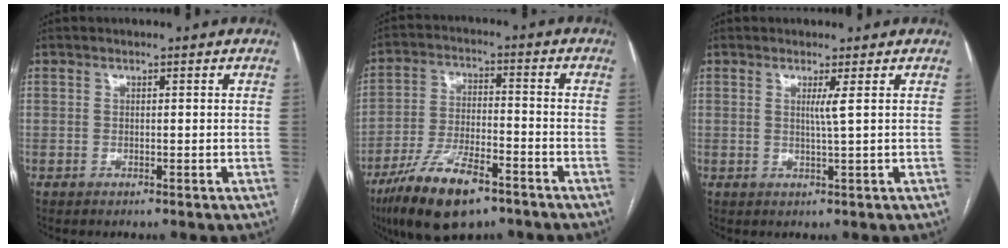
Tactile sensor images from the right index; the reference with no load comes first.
{"total": 13.6, "force": [-8.8, 4.0, 9.5], "torque": [-0.181, -0.015, -0.151]}
{"total": 1.8, "force": [0.6, -0.7, 1.5], "torque": [-0.031, -0.006, 0.012]}